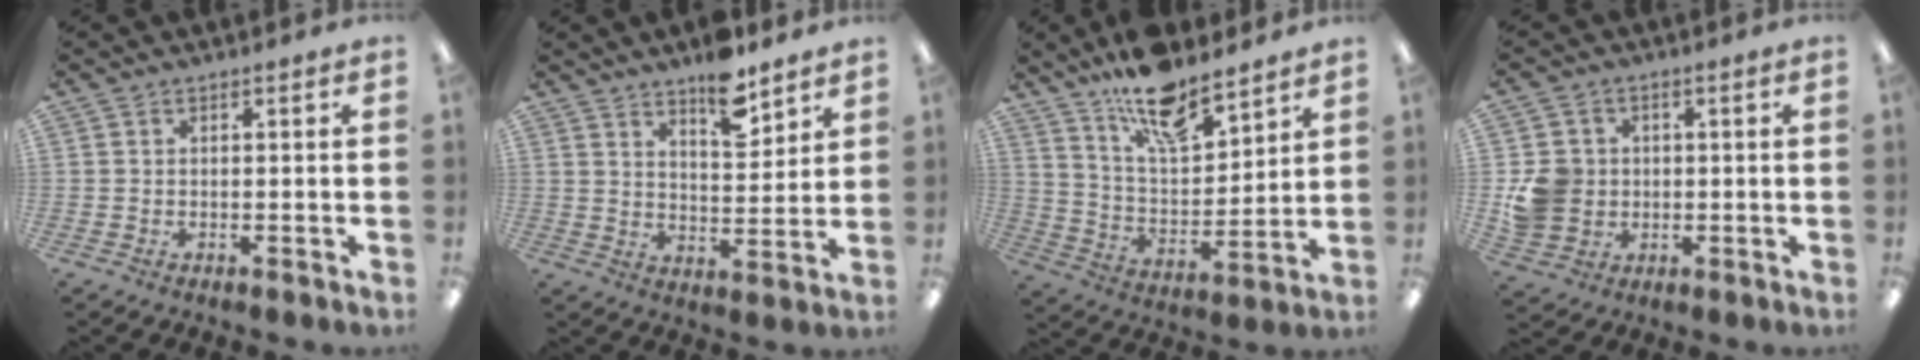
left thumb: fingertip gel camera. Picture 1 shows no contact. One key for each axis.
{"total": 9.6, "fx": 7.4, "fy": 3.5, "fz": 5.1, "tx": -0.064, "ty": -0.047, "tz": 0.124}
{"total": 15.5, "fx": 12.3, "fy": 5.4, "fz": 7.7, "tx": -0.129, "ty": -0.077, "tz": 0.215}
{"total": 8.1, "fx": 0.2, "fy": 7.5, "fz": 3.0, "tx": -0.056, "ty": 0.013, "tz": 0.008}